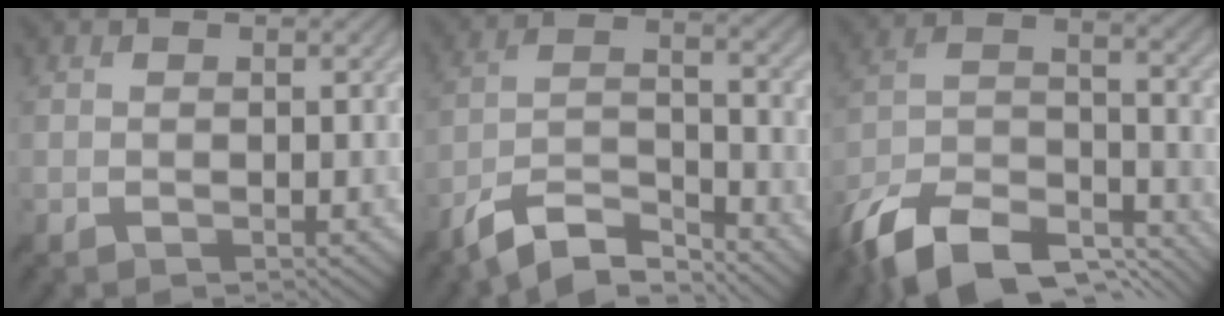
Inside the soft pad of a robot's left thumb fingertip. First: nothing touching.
{"total": 8.5, "force": [-6.9, 2.2, 4.3], "torque": [-0.083, 0.006, -0.138]}
{"total": 14.7, "force": [-11.2, 5.4, 7.8], "torque": [-0.170, 0.000, -0.202]}